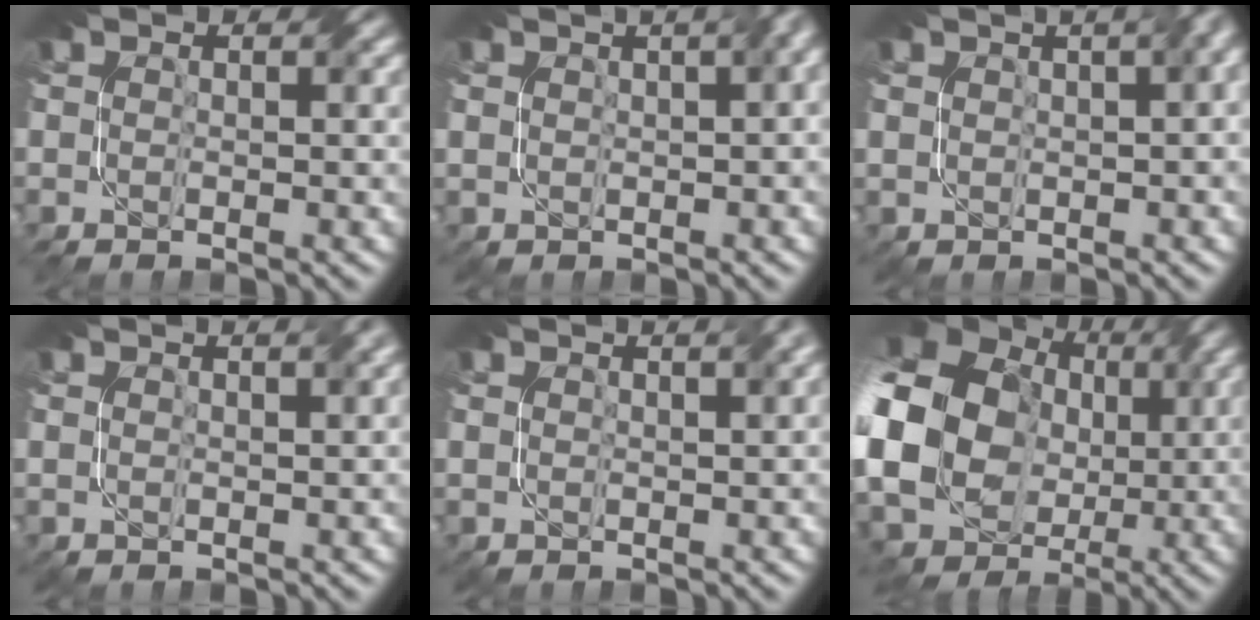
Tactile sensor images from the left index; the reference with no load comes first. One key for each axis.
{"total": 10.6, "fx": 3.5, "fy": 5.4, "fz": 8.3, "tx": -0.087, "ty": 0.042, "tz": 0.033}
{"total": 11.5, "fx": 3.7, "fy": 6.0, "fz": 9.0, "tx": -0.093, "ty": 0.042, "tz": 0.033}
{"total": 2.0, "fx": 1.5, "fy": 0.7, "fz": 1.1, "tx": -0.004, "ty": 0.004, "tz": 0.022}
{"total": 2.6, "fx": 1.8, "fy": 0.9, "fz": 1.6, "tx": -0.010, "ty": 0.009, "tz": 0.023}
{"total": 22.6, "fx": 0.2, "fy": 20.2, "fz": 10.2, "tx": -0.228, "ty": 0.010, "tz": -0.040}